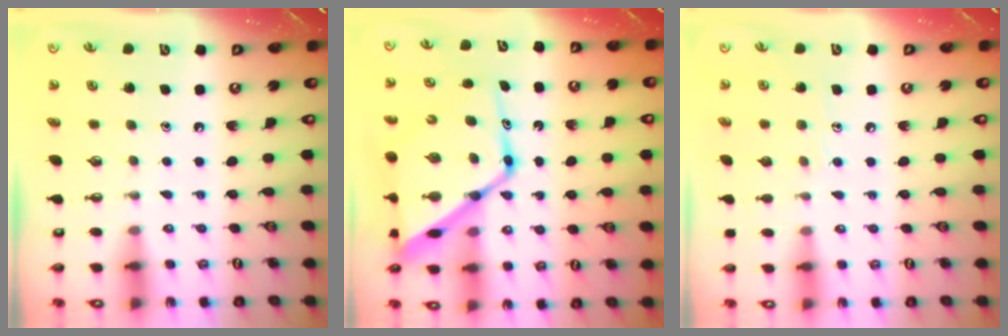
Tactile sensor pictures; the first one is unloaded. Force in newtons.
{"total": 20.0, "press": 19.9, "slide": 2.0}
{"total": 5.4, "press": 5.4, "slide": 0.5}